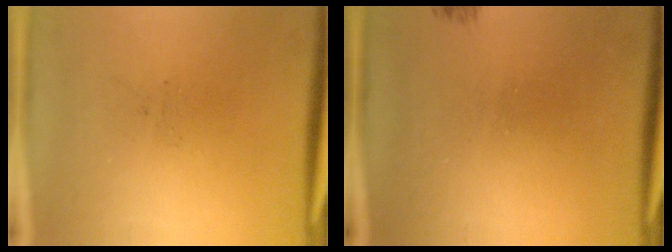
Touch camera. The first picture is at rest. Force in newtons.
{"total": 0.7}